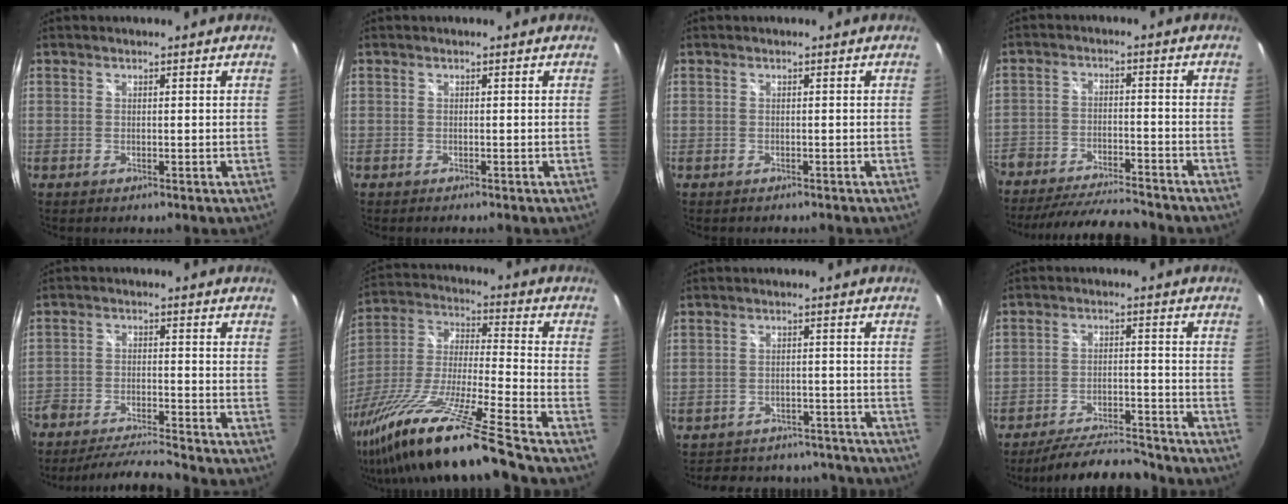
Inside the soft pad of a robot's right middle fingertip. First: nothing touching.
{"total": 0.8, "force": [-0.8, 0.1, 0.3], "torque": [-0.006, -0.006, -0.014]}
{"total": 1.2, "force": [-1.0, 0.4, 0.3], "torque": [-0.011, -0.005, -0.014]}
{"total": 18.0, "force": [-15.2, 5.1, 8.1], "torque": [-0.183, -0.021, -0.236]}
{"total": 12.7, "force": [-11.5, 1.5, 5.3], "torque": [-0.127, -0.016, -0.203]}
{"total": 26.8, "force": [-20.1, -0.3, 17.8], "torque": [-0.319, -0.059, -0.359]}
{"total": 18.2, "force": [-15.8, 7.2, 5.3], "torque": [-0.114, 0.032, -0.189]}
{"total": 12.4, "force": [-11.5, 2.1, 4.2], "torque": [-0.093, 0.006, -0.171]}